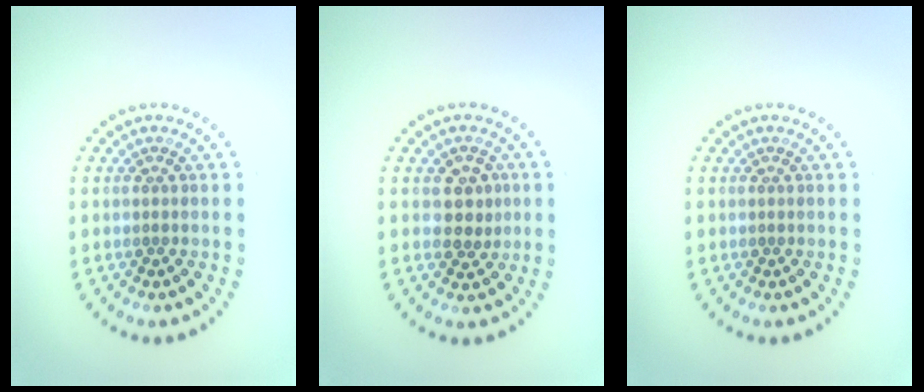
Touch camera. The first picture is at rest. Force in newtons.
{"total": 2.5, "press": 2.4, "slide": 0.7}
{"total": 0.0}